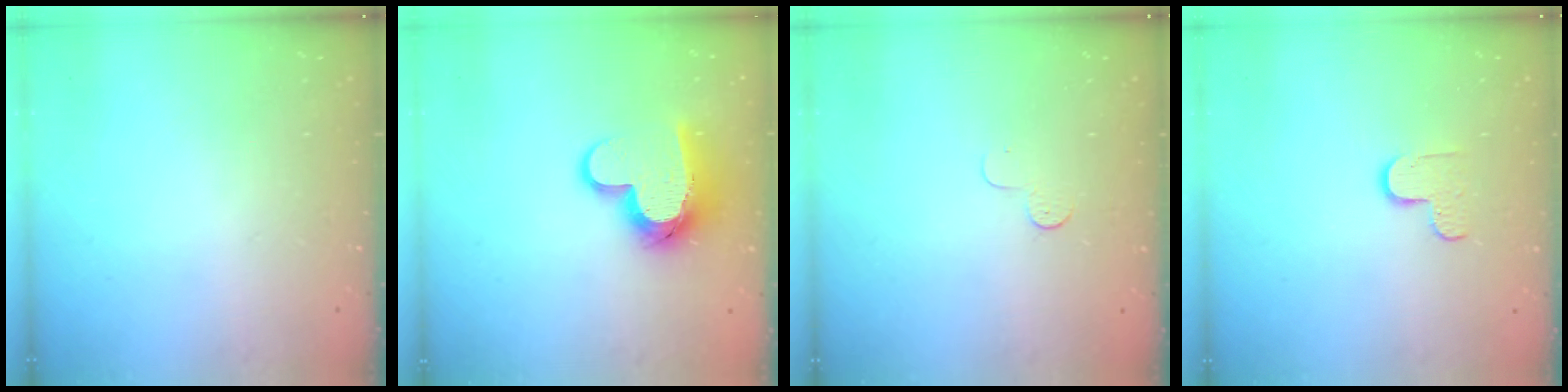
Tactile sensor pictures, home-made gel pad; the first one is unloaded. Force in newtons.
{"total": 13.2, "press": 13.2, "slide": 0.9}
{"total": 3.6, "press": 3.5, "slide": 0.3}
{"total": 5.1, "press": 5.1, "slide": 0.5}